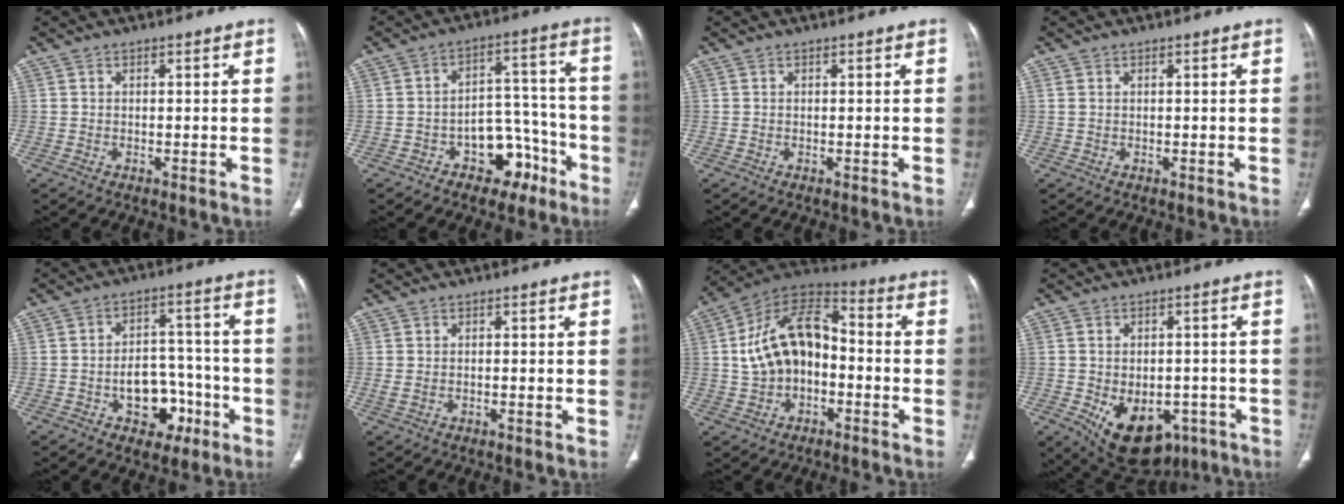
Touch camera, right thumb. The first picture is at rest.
{"total": 10.3, "force": [-5.7, 6.7, 5.4], "torque": [-0.031, 0.065, -0.080]}
{"total": 0.0}
{"total": 1.0, "force": [0.3, 0.7, 0.6], "torque": [-0.017, 0.003, 0.009]}
{"total": 10.3, "force": [-4.2, 7.3, 6.0], "torque": [-0.048, 0.052, -0.054]}
{"total": 1.3, "force": [-0.2, 0.6, 1.1], "torque": [-0.038, 0.000, 0.000]}
{"total": 15.8, "force": [-1.1, 10.4, 11.8], "torque": [-0.192, 0.048, -0.027]}
{"total": 14.6, "force": [-5.8, 9.6, 9.3], "torque": [-0.126, 0.008, -0.063]}